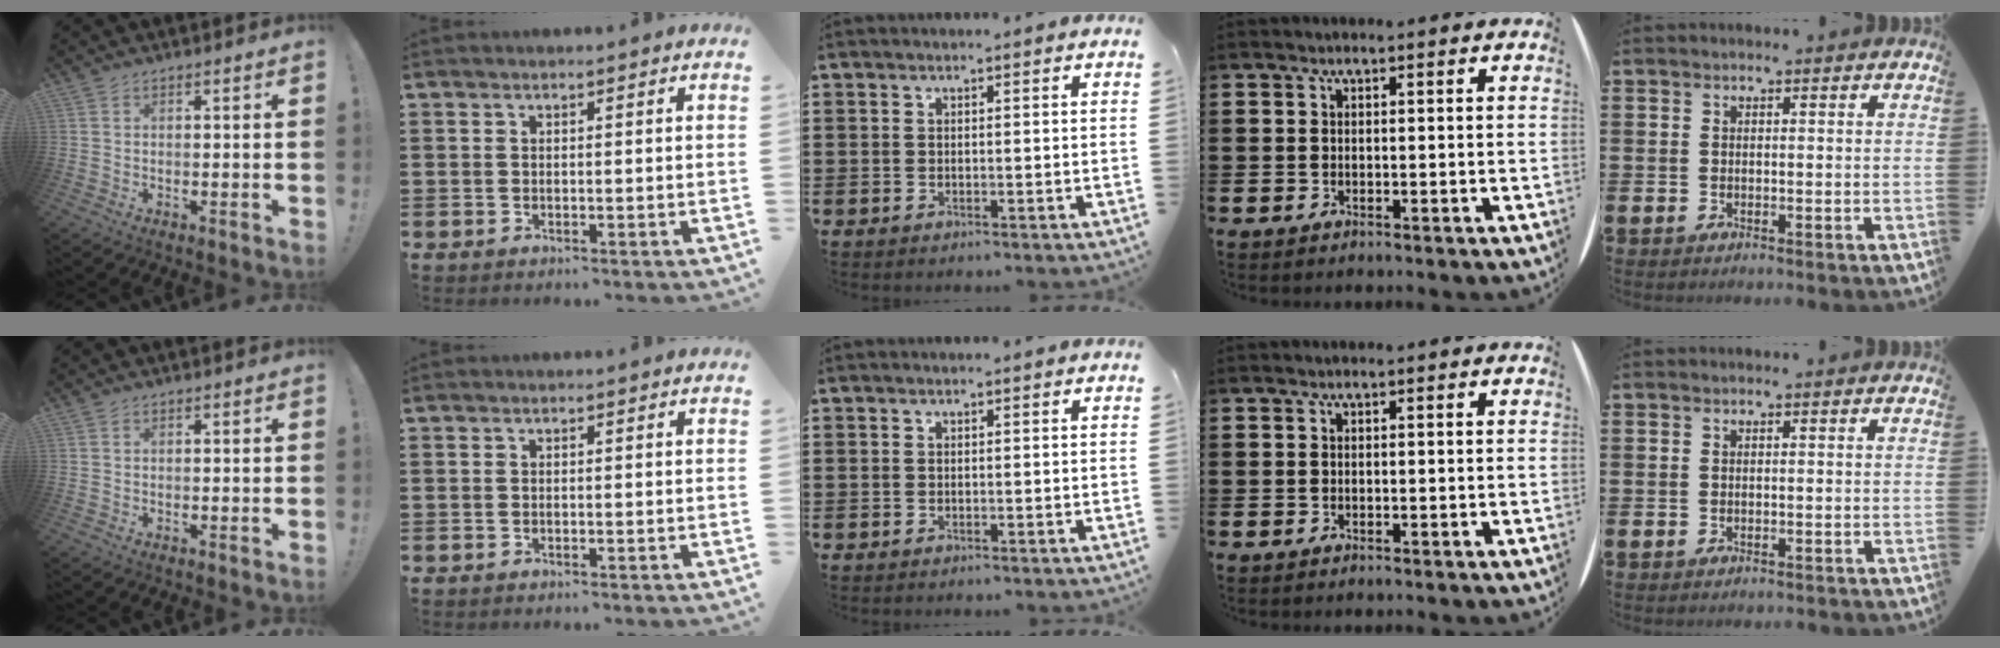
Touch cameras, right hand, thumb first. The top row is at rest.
{}